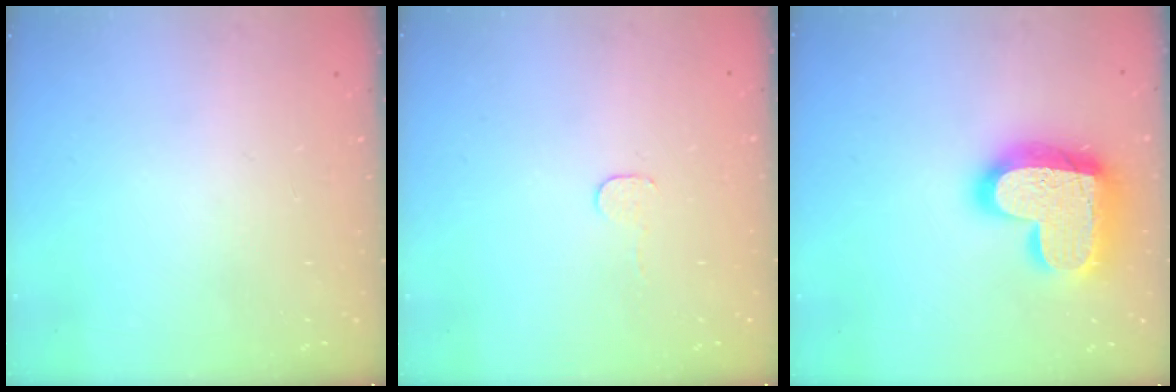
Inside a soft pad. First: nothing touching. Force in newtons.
{"total": 2.7, "press": 2.7, "slide": 0.2}
{"total": 21.5, "press": 21.5, "slide": 1.6}